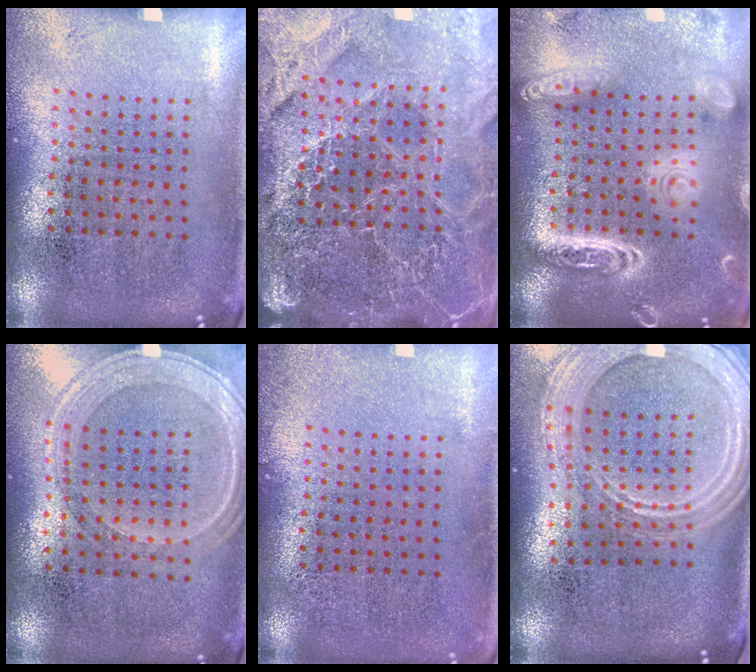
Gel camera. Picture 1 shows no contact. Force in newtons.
{"total": 5.0, "press": 4.5, "slide": 2.1}
{"total": 3.8, "press": 3.8, "slide": 0.3}
{"total": 1.2, "press": 1.1, "slide": 0.2}
{"total": 0.9, "press": 0.9, "slide": 0.1}
{"total": 3.0, "press": 2.5, "slide": 1.6}